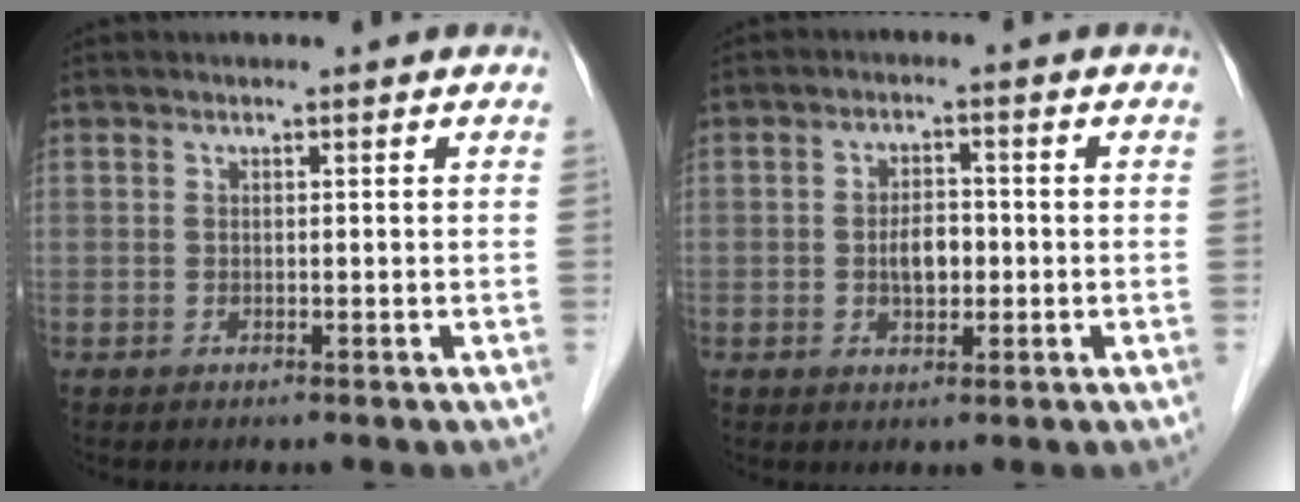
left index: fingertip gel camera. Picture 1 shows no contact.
{"total": 3.8, "force": [-0.6, 2.0, 3.2], "torque": [-0.058, 0.004, -0.008]}